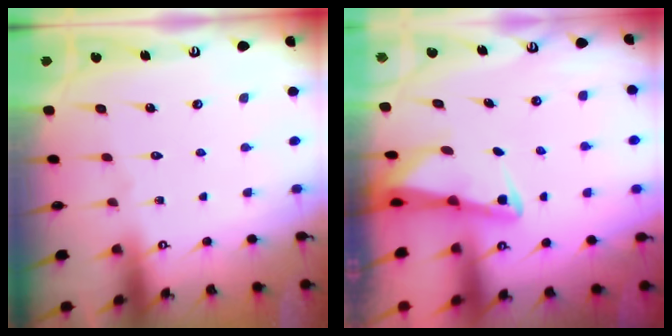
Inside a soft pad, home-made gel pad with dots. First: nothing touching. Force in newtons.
{"total": 2.3, "press": 2.3, "slide": 0.3}